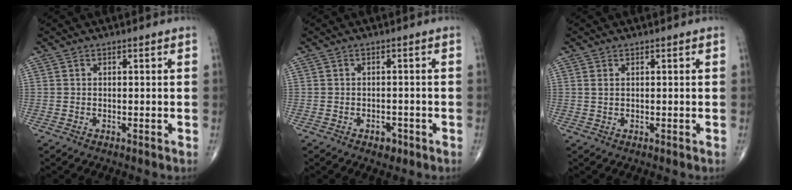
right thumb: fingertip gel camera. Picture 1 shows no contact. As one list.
[{"total": 2.2, "force": [-1.2, 1.5, 1.1], "torque": [-0.008, 0.005, -0.013]}, {"total": 0.9, "force": [0.3, 0.5, 0.7], "torque": [-0.017, 0.003, 0.010]}]